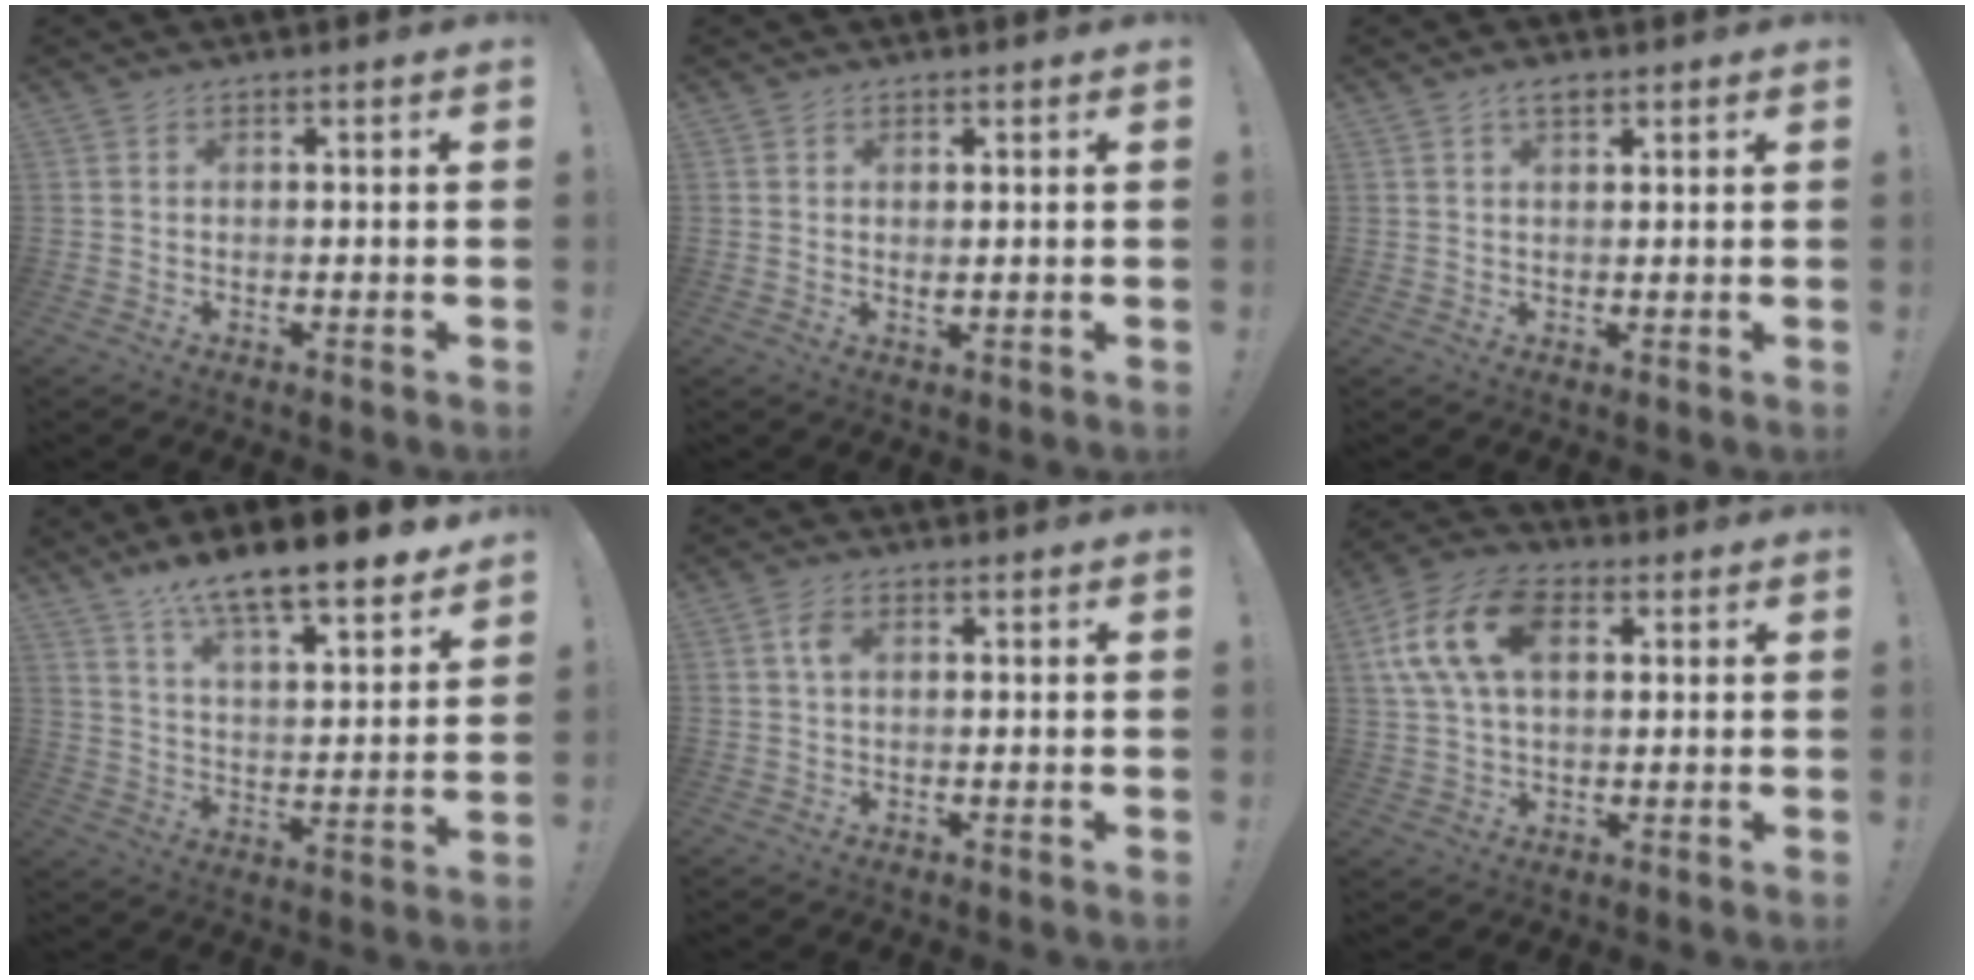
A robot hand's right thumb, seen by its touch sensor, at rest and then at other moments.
{"total": 1.3, "force": [0.9, 0.4, 0.7], "torque": [0.000, -0.009, 0.014]}
{"total": 2.8, "force": [1.9, 1.1, 1.9], "torque": [-0.031, -0.005, 0.032]}
{"total": 12.7, "force": [10.7, 2.1, 6.5], "torque": [-0.121, -0.084, 0.181]}
{"total": 3.1, "force": [0.7, 1.8, 2.4], "torque": [-0.042, 0.003, 0.010]}
{"total": 16.0, "force": [4.5, 9.9, 11.8], "torque": [-0.232, 0.005, 0.083]}